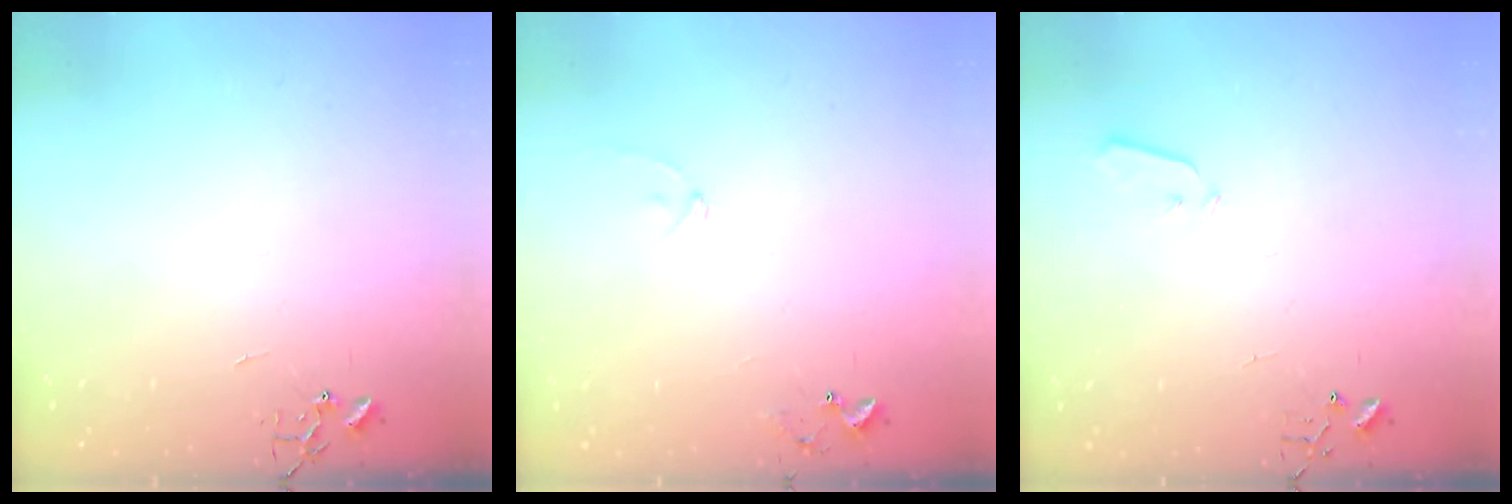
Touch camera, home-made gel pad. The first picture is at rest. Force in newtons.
{"total": 7.8, "press": 7.7, "slide": 0.5}
{"total": 3.0, "press": 2.9, "slide": 0.7}